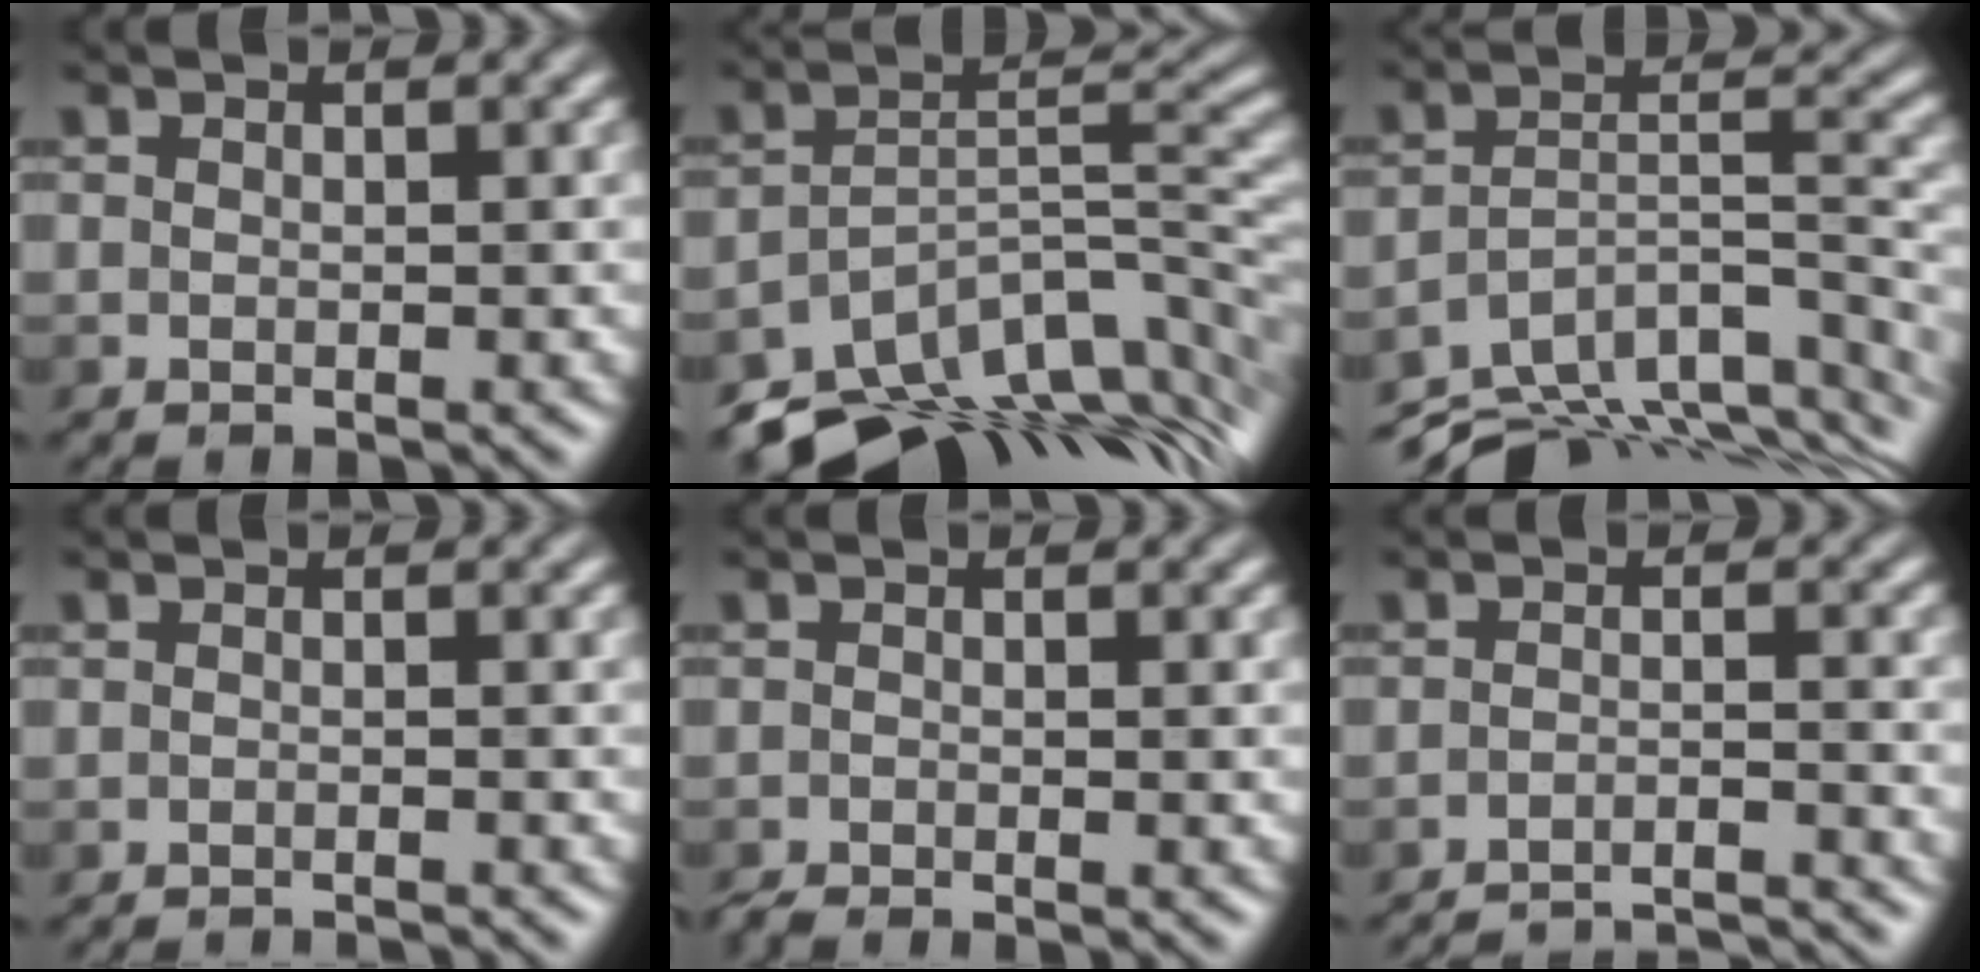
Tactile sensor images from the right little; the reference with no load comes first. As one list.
[{"total": 11.7, "force": [-9.2, 4.7, 5.6], "torque": [-0.096, -0.003, -0.141]}, {"total": 10.4, "force": [-8.5, 3.6, 4.8], "torque": [-0.090, -0.005, -0.124]}, {"total": 1.4, "force": [-1.4, 0.1, 0.0], "torque": [0.015, 0.005, -0.016]}, {"total": 1.7, "force": [-1.5, 0.4, 0.6], "torque": [-0.013, -0.004, -0.024]}, {"total": 9.7, "force": [-9.3, 1.9, 1.7], "torque": [-0.001, 0.004, -0.124]}]